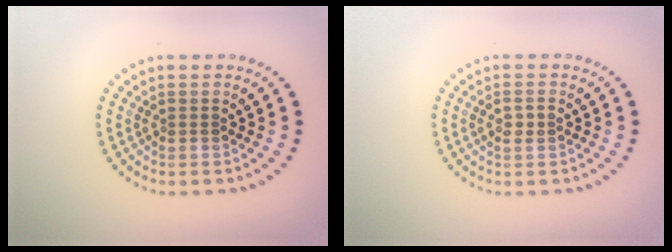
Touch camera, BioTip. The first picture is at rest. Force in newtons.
{"total": 1.1, "press": 1.1, "slide": 0.2}